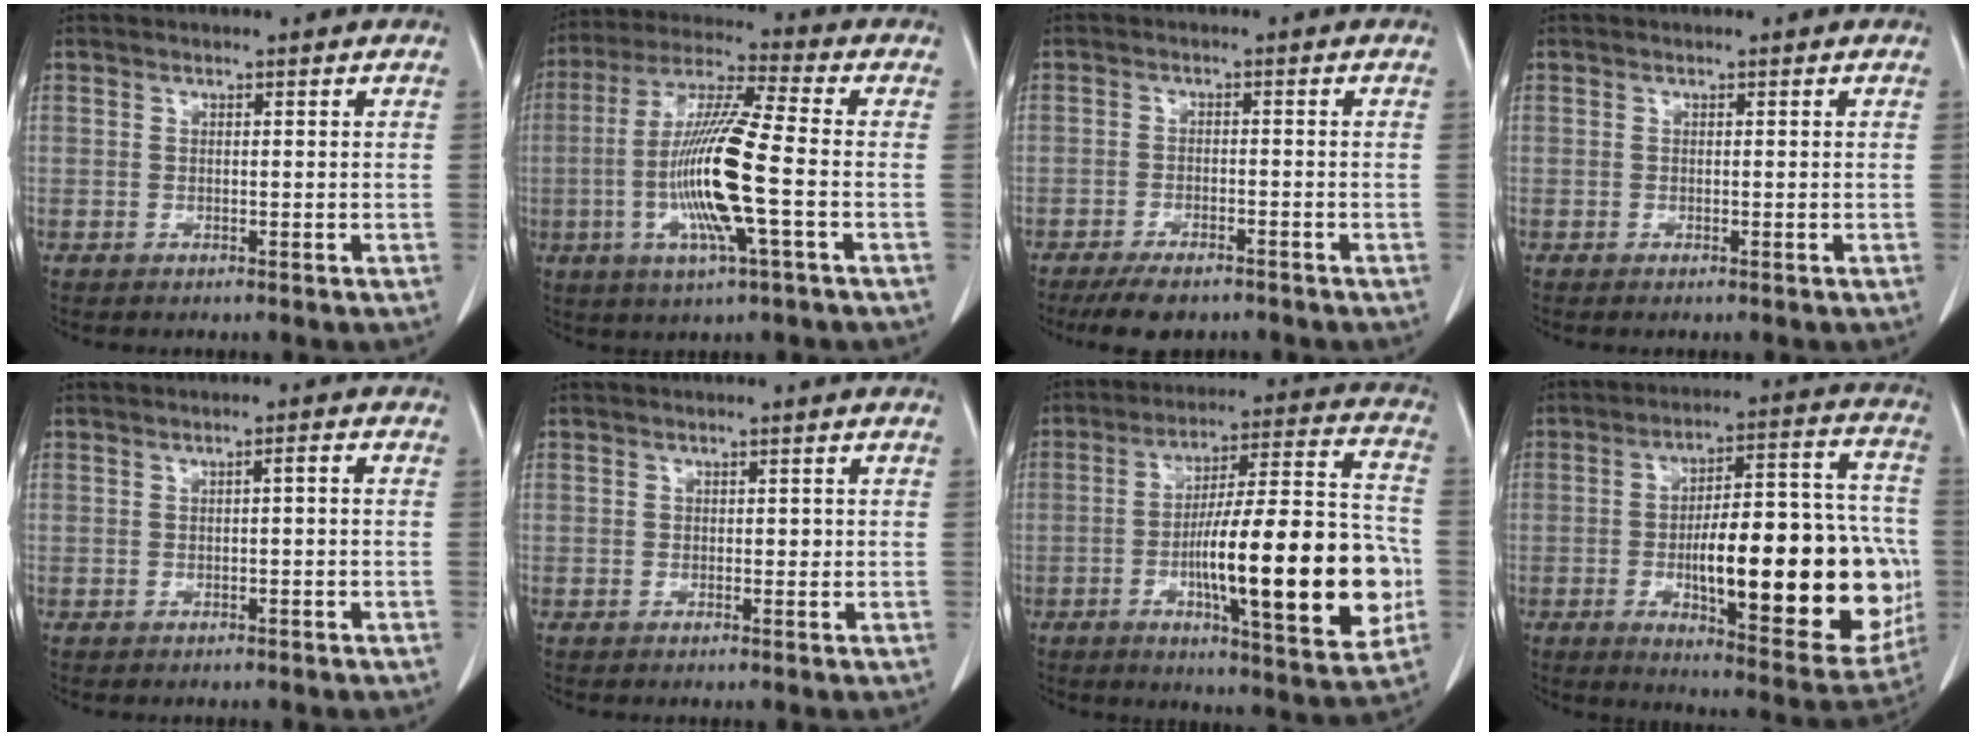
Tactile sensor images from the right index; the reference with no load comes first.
{"total": 14.7, "force": [-2.9, 0.6, 14.4], "torque": [-0.292, -0.009, -0.061]}
{"total": 6.4, "force": [-5.2, 2.0, 3.1], "torque": [-0.048, -0.008, -0.081]}
{"total": 0.0}
{"total": 1.2, "force": [-0.1, 0.2, 1.2], "torque": [-0.017, 0.004, 0.000]}
{"total": 1.1, "force": [0.0, 0.8, 0.8], "torque": [-0.010, 0.004, 0.000]}
{"total": 23.4, "force": [-4.9, 3.7, 22.6], "torque": [-0.314, 0.012, -0.068]}
{"total": 26.6, "force": [-4.4, 7.5, 25.2], "torque": [-0.304, 0.020, -0.047]}